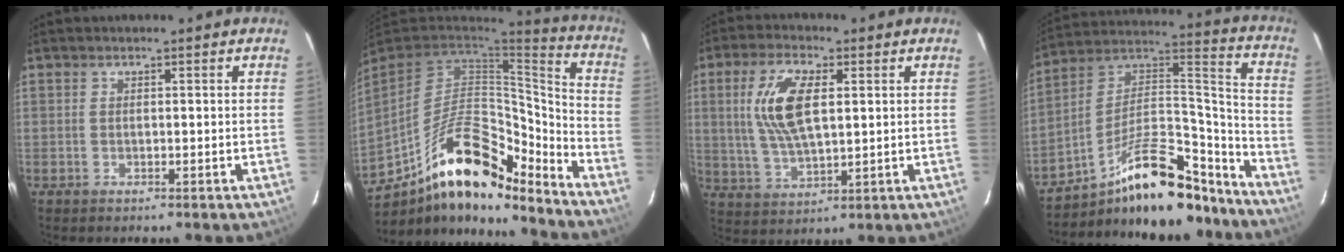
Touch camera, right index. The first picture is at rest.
{"total": 21.5, "force": [-14.6, 7.9, 13.5], "torque": [-0.250, 0.004, -0.241]}
{"total": 11.1, "force": [2.6, 4.6, 9.8], "torque": [-0.200, 0.006, 0.056]}
{"total": 23.8, "force": [-17.8, 8.5, 13.4], "torque": [-0.215, 0.039, -0.265]}